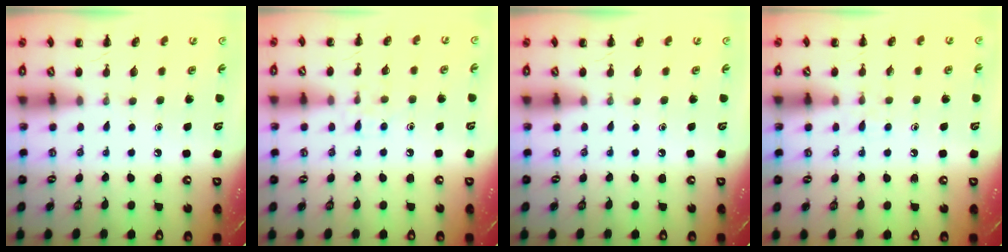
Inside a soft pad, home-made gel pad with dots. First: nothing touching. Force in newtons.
{"total": 5.5, "press": 5.2, "slide": 1.7}
{"total": 0.0}
{"total": 4.5, "press": 4.1, "slide": 1.8}